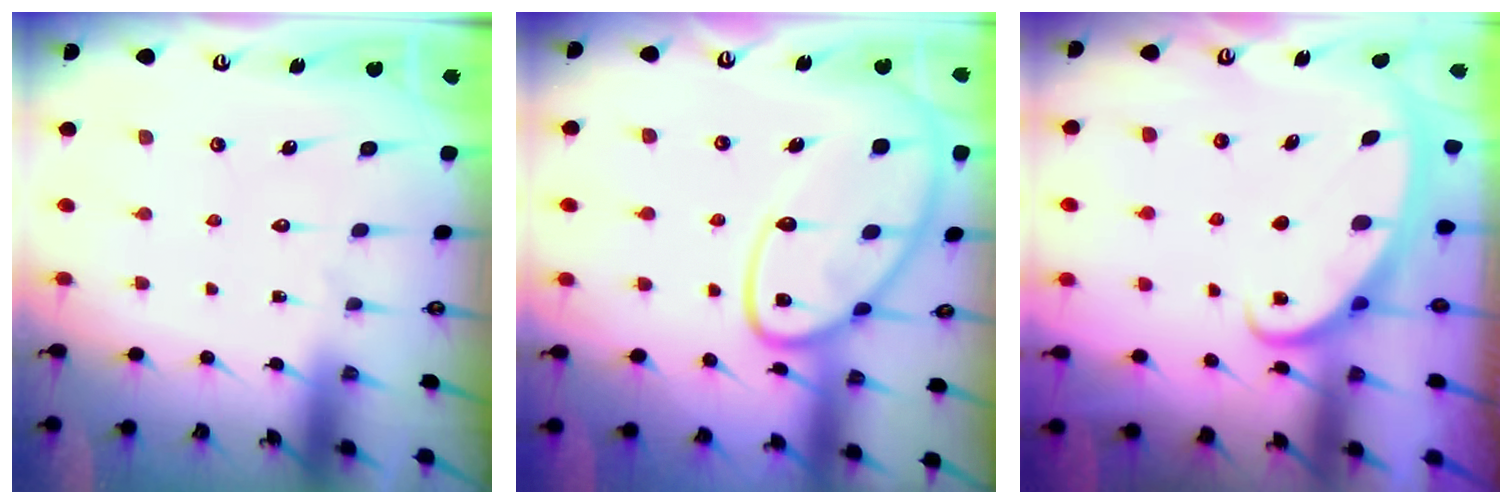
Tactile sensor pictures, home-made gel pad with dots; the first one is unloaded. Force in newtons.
{"total": 17.1, "press": 17.1, "slide": 1.5}
{"total": 2.7, "press": 2.7, "slide": 0.4}